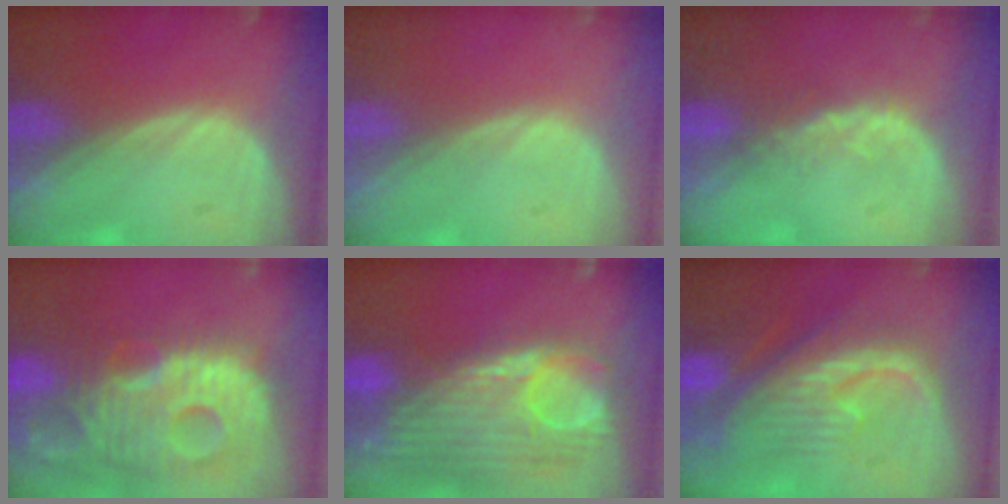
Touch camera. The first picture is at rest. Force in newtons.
{"total": 0.0}
{"total": 2.6, "press": 2.1, "slide": 1.5}
{"total": 13.8, "press": 11.9, "slide": 7.1}
{"total": 12.7, "press": 10.6, "slide": 6.9}
{"total": 9.9, "press": 9.2, "slide": 3.7}